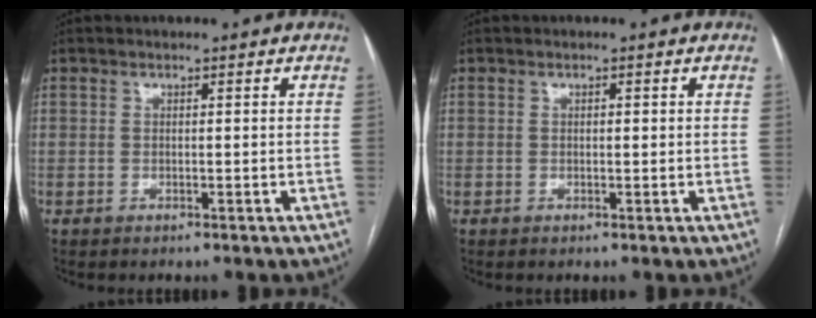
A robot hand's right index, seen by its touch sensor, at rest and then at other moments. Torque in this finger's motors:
{"motor_torque": [-0.34, 0.42, -0.05, -0.01]}